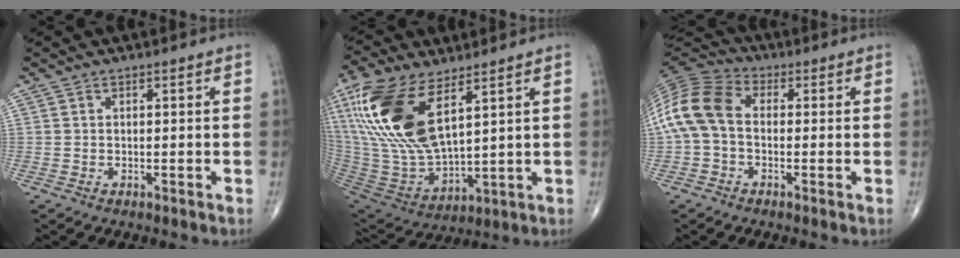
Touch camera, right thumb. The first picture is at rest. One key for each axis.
{"total": 22.3, "fx": 9.6, "fy": 9.9, "fz": 17.5, "tx": -0.385, "ty": -0.036, "tz": 0.199}
{"total": 12.2, "fx": -0.2, "fy": 8.3, "fz": 8.9, "tx": -0.184, "ty": 0.029, "tz": -0.018}